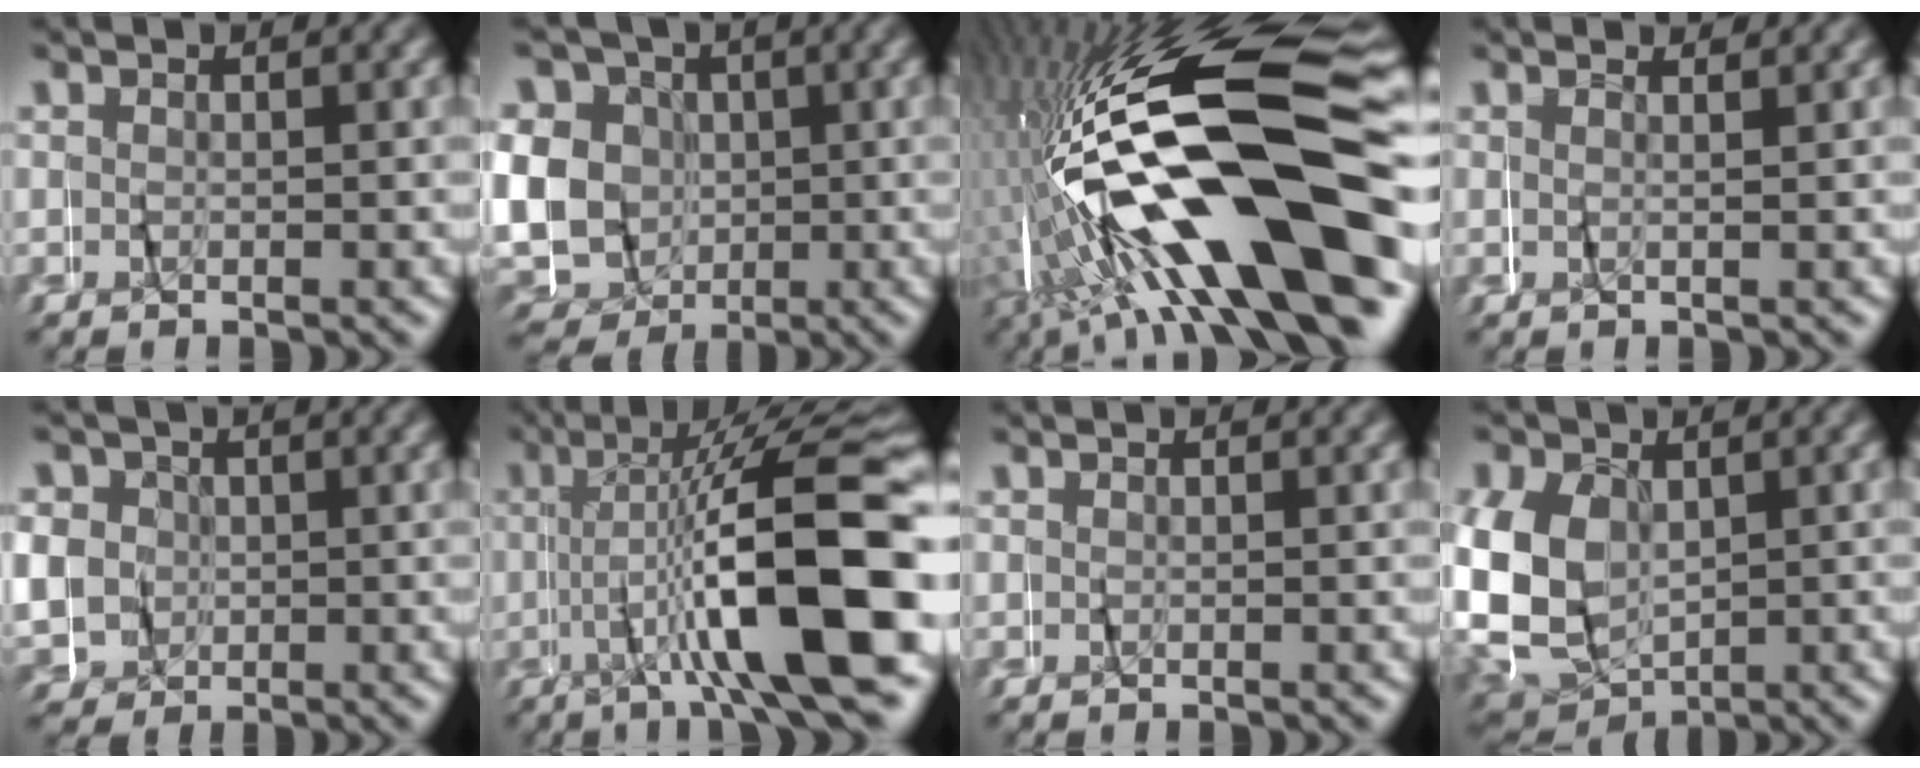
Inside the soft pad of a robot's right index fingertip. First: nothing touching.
{"total": 16.6, "force": [0.7, 15.5, 5.8], "torque": [-0.174, -0.041, 0.007]}
{"total": 22.0, "force": [-1.0, 8.8, 20.2], "torque": [-0.370, -0.004, -0.001]}
{"total": 0.9, "force": [0.1, -0.9, 0.2], "torque": [-0.010, 0.001, 0.002]}
{"total": 6.6, "force": [0.7, 6.2, 1.9], "torque": [-0.058, -0.005, 0.011]}
{"total": 13.7, "force": [-2.1, 3.8, 13.0], "torque": [-0.196, 0.006, -0.021]}
{"total": 0.0}
{"total": 11.8, "force": [-0.4, 10.8, 4.8], "torque": [-0.128, -0.026, -0.005]}